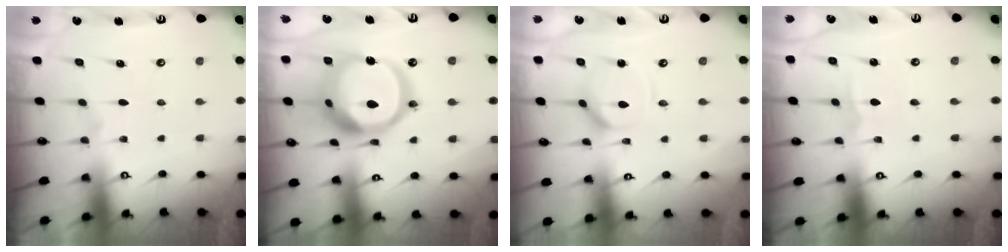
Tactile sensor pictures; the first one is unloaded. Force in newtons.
{"total": 23.1, "press": 23.0, "slide": 2.4}
{"total": 6.4, "press": 6.3, "slide": 0.6}
{"total": 2.1, "press": 2.1, "slide": 0.2}